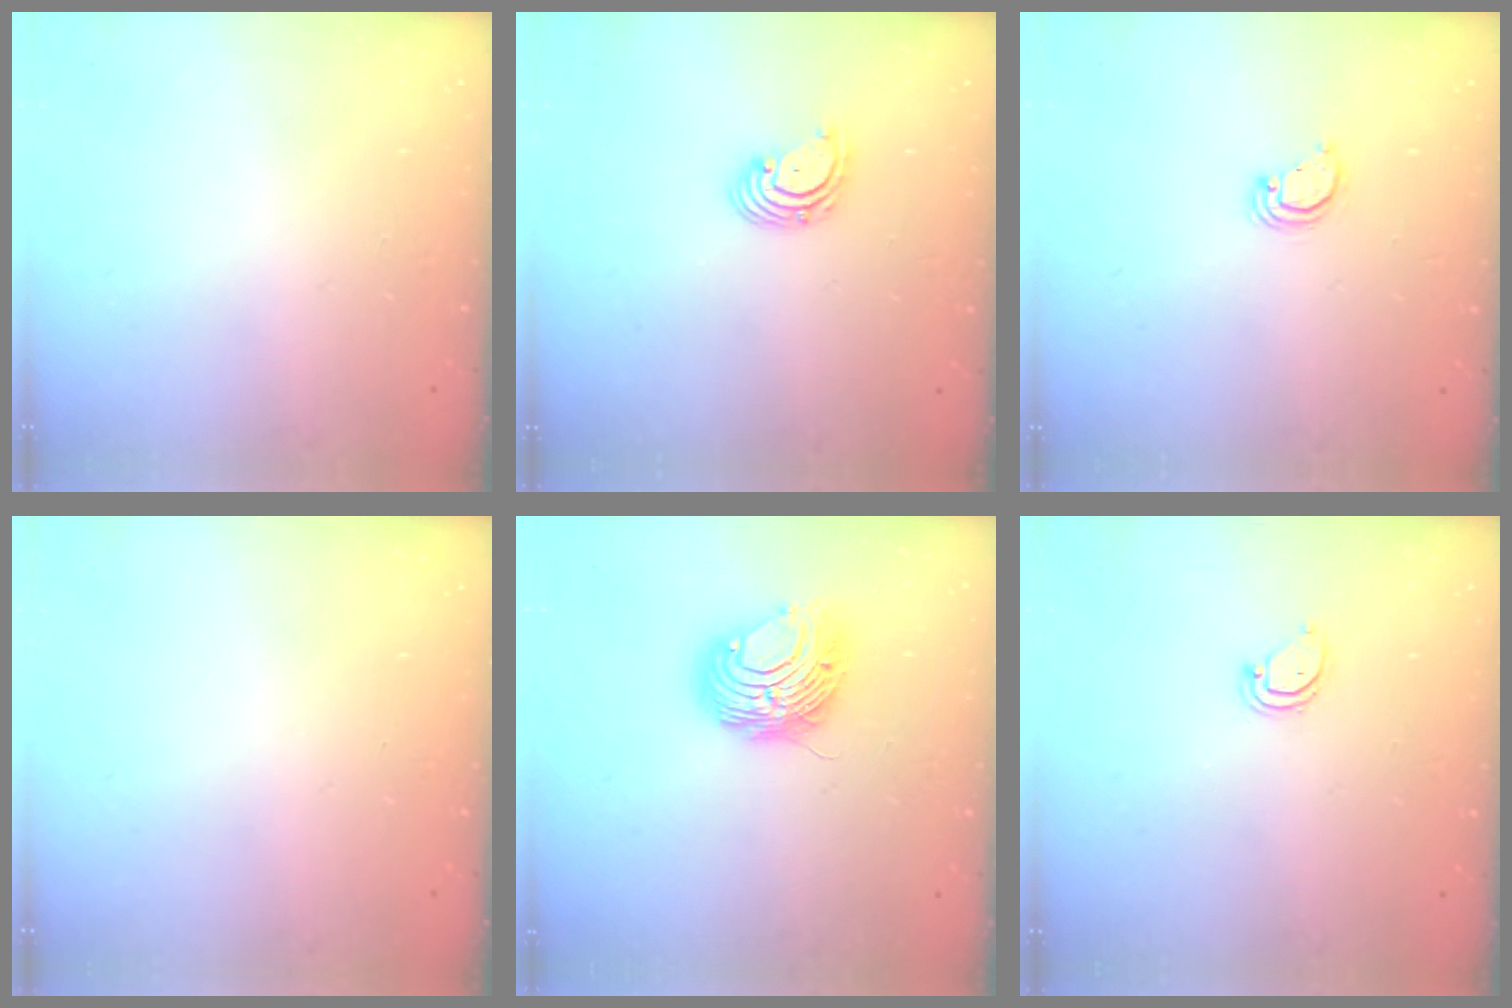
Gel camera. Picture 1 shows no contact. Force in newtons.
{"total": 2.7, "press": 2.7, "slide": 0.1}
{"total": 3.2, "press": 3.1, "slide": 0.3}
{"total": 0.0}
{"total": 9.1, "press": 9.1, "slide": 0.6}
{"total": 3.6, "press": 3.6, "slide": 0.2}